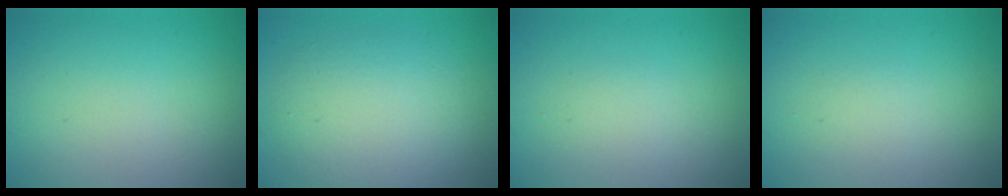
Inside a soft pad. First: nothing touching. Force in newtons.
{"total": 5.5, "press": 5.4, "slide": 0.4}
{"total": 1.5, "press": 1.4, "slide": 0.1}
{"total": 1.3, "press": 1.3, "slide": 0.0}